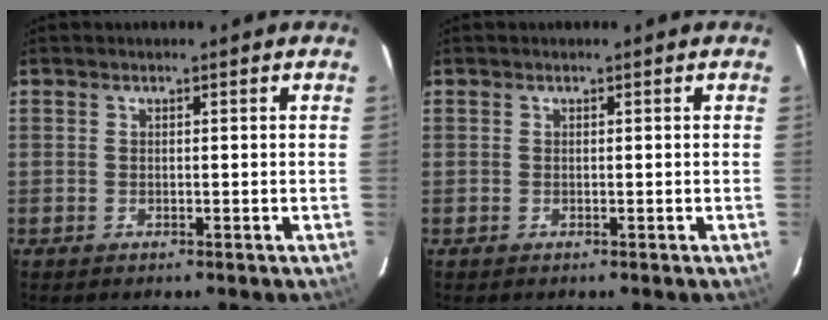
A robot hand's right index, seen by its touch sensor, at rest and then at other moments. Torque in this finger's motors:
{"motor_torque": [-0.05, -0.04, 0.04, 0.00]}